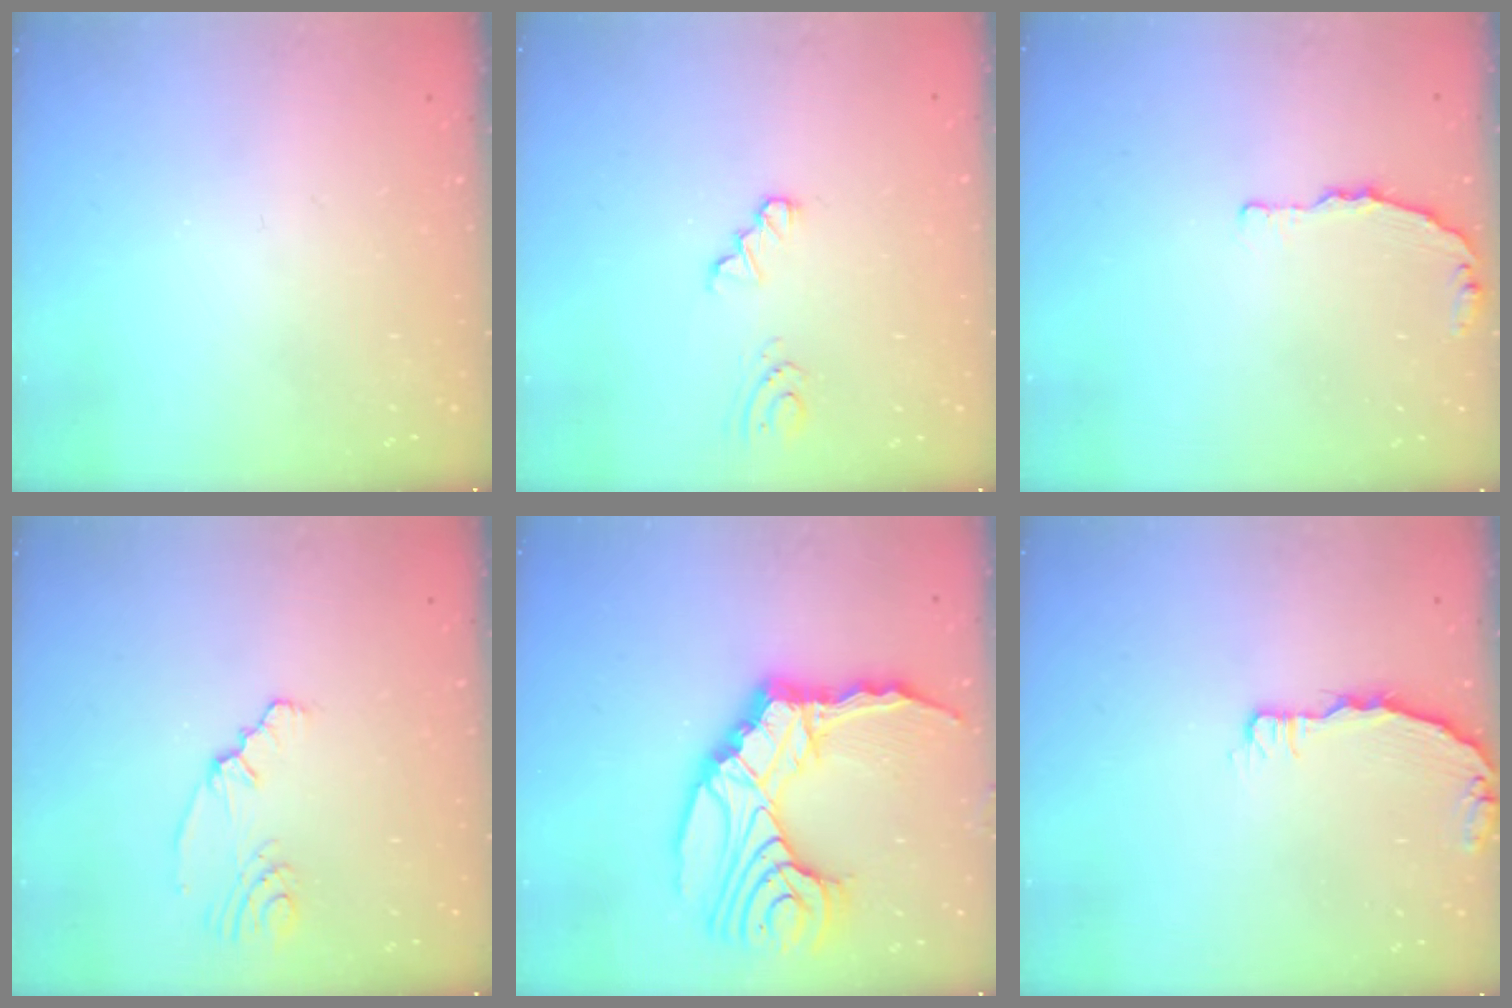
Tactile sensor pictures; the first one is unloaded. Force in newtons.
{"total": 1.4, "press": 1.4, "slide": 0.2}
{"total": 2.6, "press": 2.6, "slide": 0.4}
{"total": 2.9, "press": 2.1, "slide": 1.9}
{"total": 23.5, "press": 23.3, "slide": 3.0}
{"total": 3.3, "press": 3.3, "slide": 0.2}